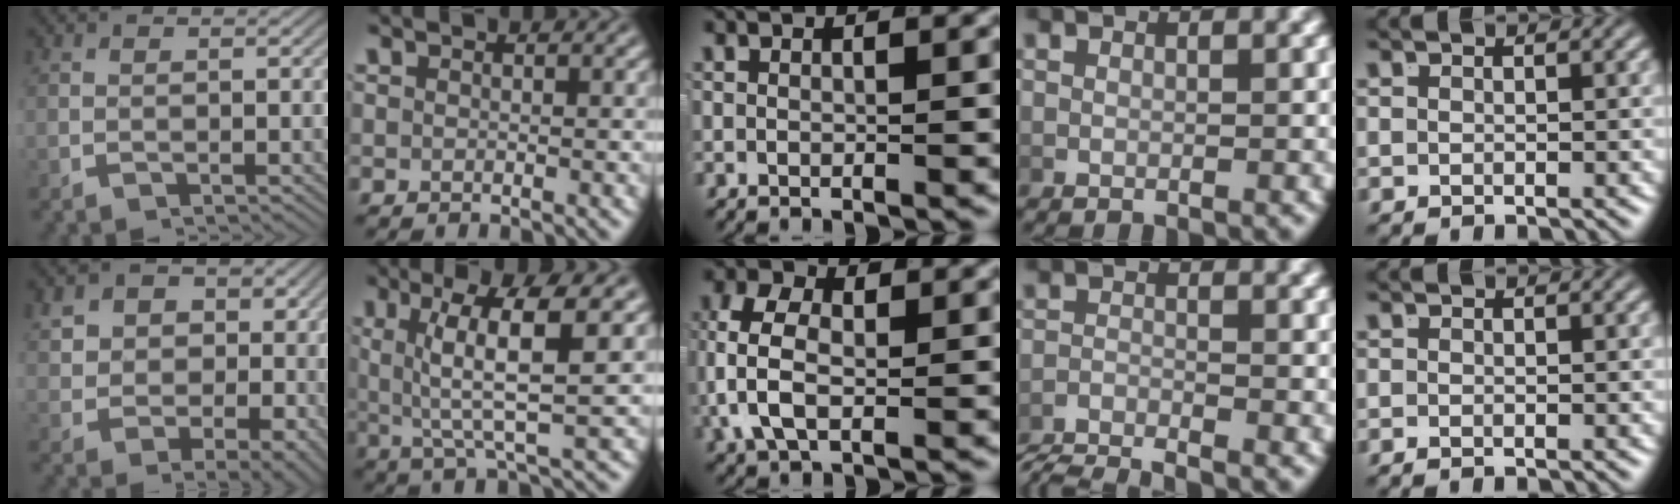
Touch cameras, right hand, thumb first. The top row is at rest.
{"thumb": {"total": 10.0, "force": [2.1, 7.7, 5.9], "torque": [-0.112, -0.029, 0.043]}, "index": {"total": 6.4, "force": [1.5, 1.4, 6.1], "torque": [-0.096, -0.003, 0.031]}, "middle": {"total": 5.5, "force": [0.1, 3.5, 4.2], "torque": [-0.105, -0.012, 0.005]}, "ring": {"total": 5.6, "force": [-5.3, 1.3, 1.2], "torque": [-0.018, -0.020, -0.084]}, "little": {"total": 0.6, "force": [-0.5, -0.3, 0.1], "torque": [0.002, -0.004, -0.006]}}